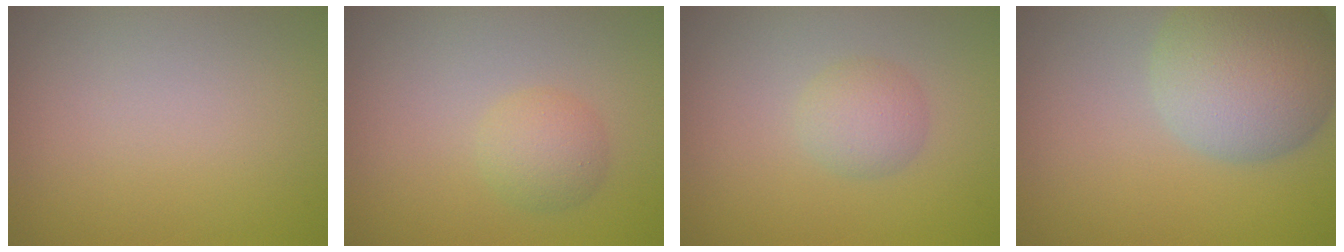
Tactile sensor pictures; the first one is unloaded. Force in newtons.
{"total": 2.4, "press": 2.4, "slide": 0.1}
{"total": 2.2, "press": 2.2, "slide": 0.1}
{"total": 9.6, "press": 9.6, "slide": 0.6}